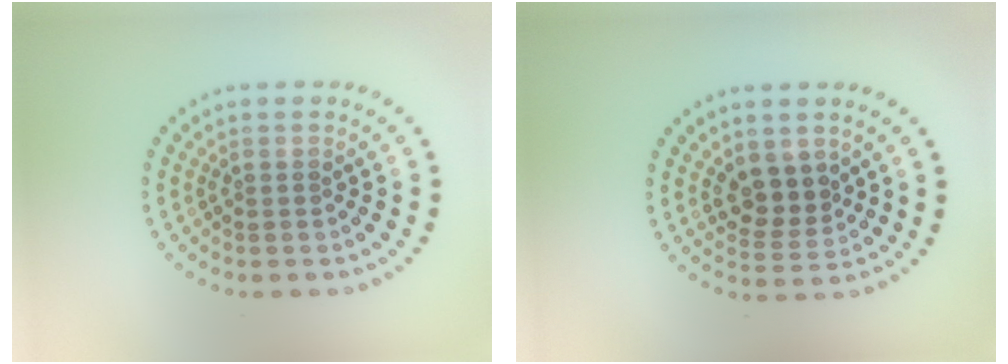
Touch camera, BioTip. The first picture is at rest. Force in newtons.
{"total": 2.9, "press": 2.5, "slide": 1.4}